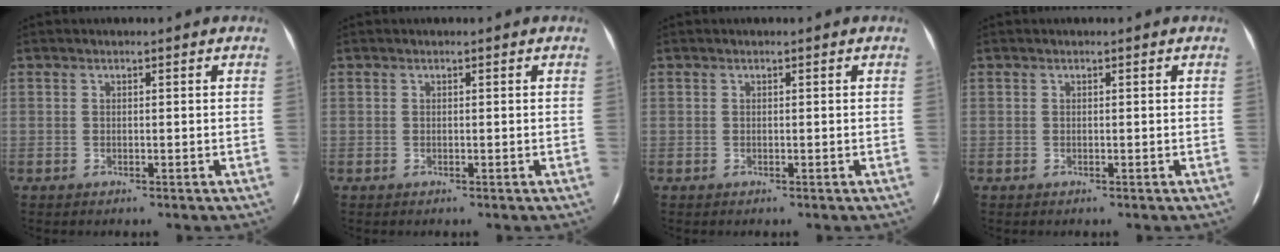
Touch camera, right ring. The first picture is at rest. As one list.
[{"total": 0.0}, {"total": 0.0}, {"total": 0.0}]